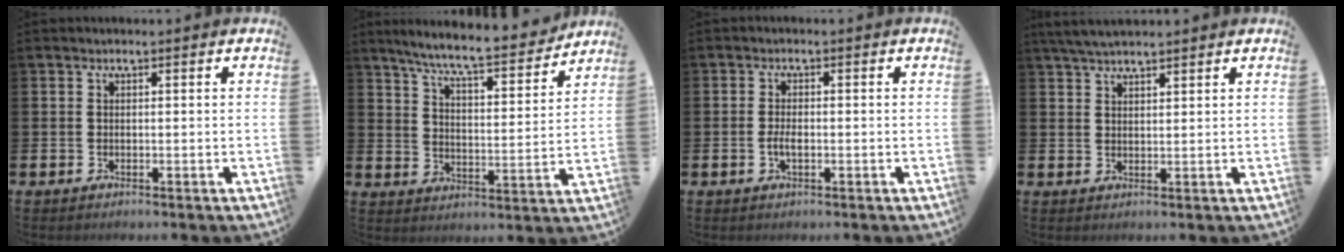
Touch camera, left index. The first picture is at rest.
{"total": 8.2, "force": [7.6, 0.6, 3.1], "torque": [-0.080, -0.052, 0.128]}
{"total": 2.0, "force": [-0.5, 0.9, 1.7], "torque": [-0.027, 0.000, -0.010]}
{"total": 3.9, "force": [3.5, 0.8, 1.6], "torque": [-0.032, -0.006, 0.064]}